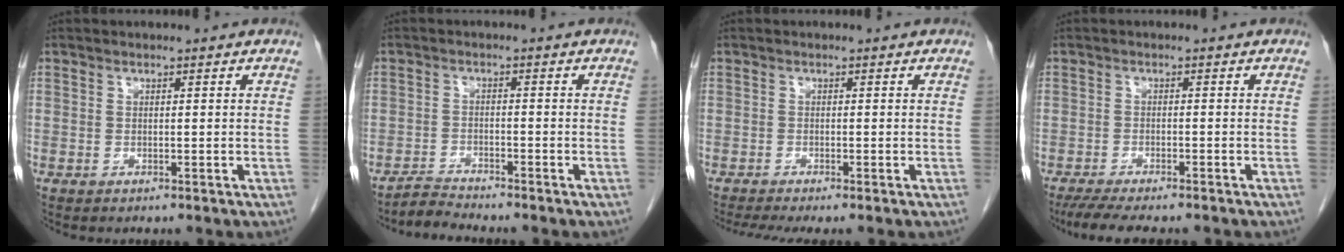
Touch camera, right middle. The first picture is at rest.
{"total": 2.7, "force": [-2.6, -0.5, -0.3], "torque": [0.005, -0.017, -0.048]}
{"total": 4.2, "force": [-3.3, 0.1, 2.5], "torque": [-0.040, -0.011, -0.057]}
{"total": 8.2, "force": [-6.9, 1.5, 4.2], "torque": [-0.062, -0.014, -0.107]}